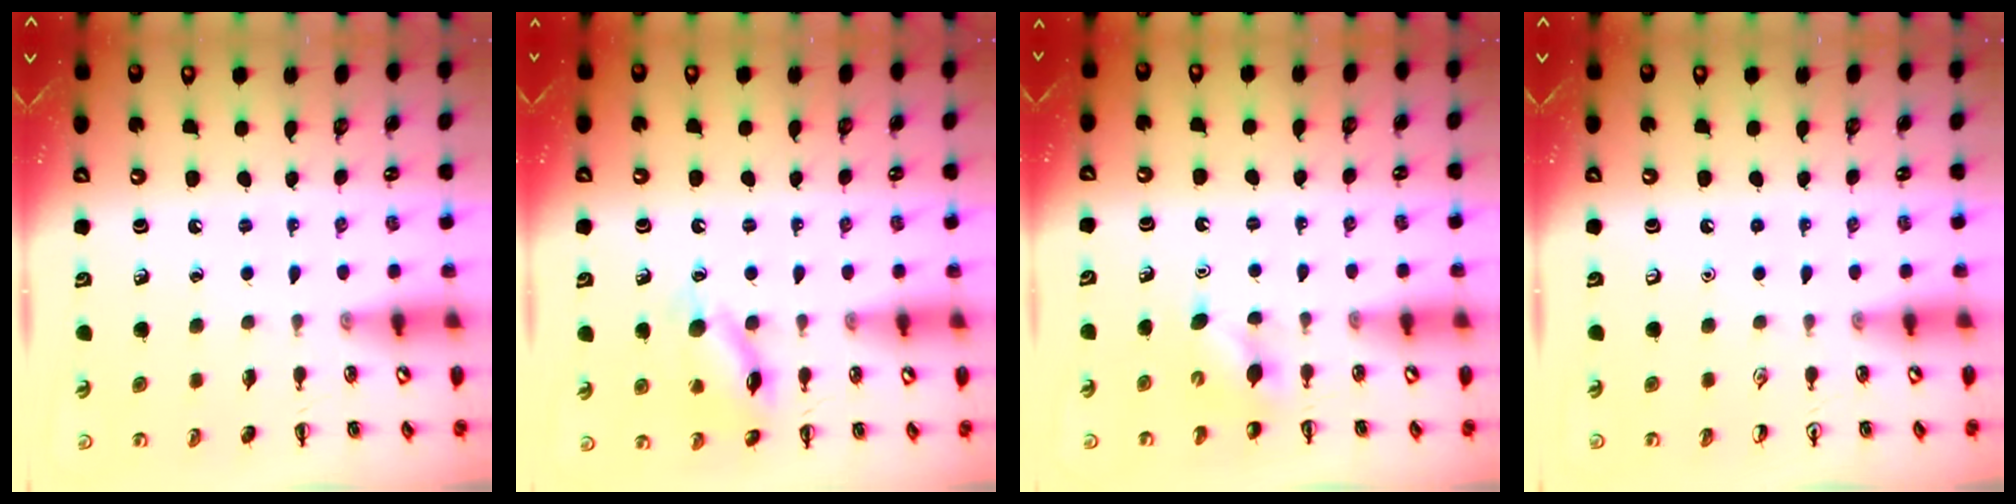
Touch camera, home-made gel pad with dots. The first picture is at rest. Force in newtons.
{"total": 12.5, "press": 12.5, "slide": 0.7}
{"total": 4.3, "press": 4.1, "slide": 1.3}
{"total": 0.0}